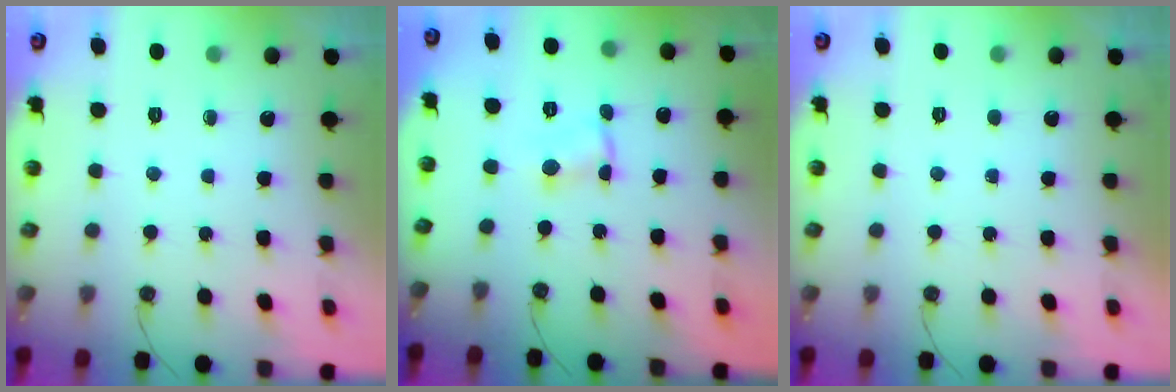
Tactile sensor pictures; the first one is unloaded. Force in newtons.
{"total": 0.7, "press": 0.7, "slide": 0.1}
{"total": 0.0}